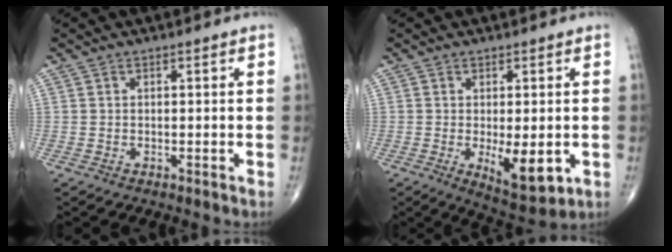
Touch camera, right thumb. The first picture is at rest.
{"total": 8.7, "force": [-1.8, 3.4, 7.9], "torque": [-0.108, -0.022, -0.018]}